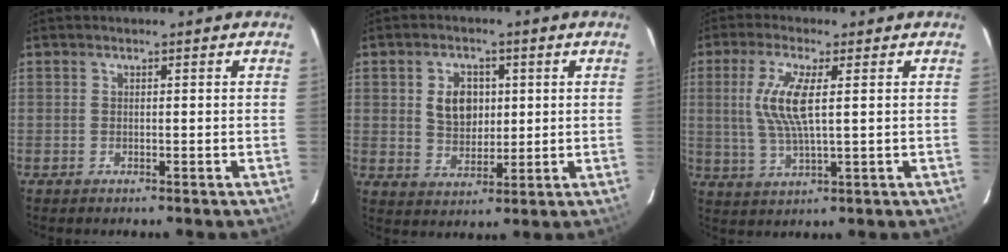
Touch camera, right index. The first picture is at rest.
{"total": 7.0, "force": [1.4, 5.1, 4.5], "torque": [-0.078, 0.010, 0.033]}
{"total": 8.6, "force": [1.6, 1.7, 8.3], "torque": [-0.176, 0.001, 0.034]}